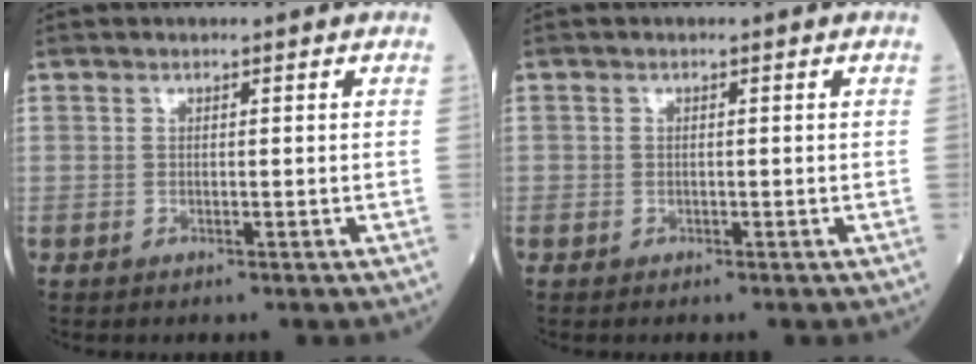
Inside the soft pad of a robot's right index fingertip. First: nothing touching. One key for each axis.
{"total": 0.0}